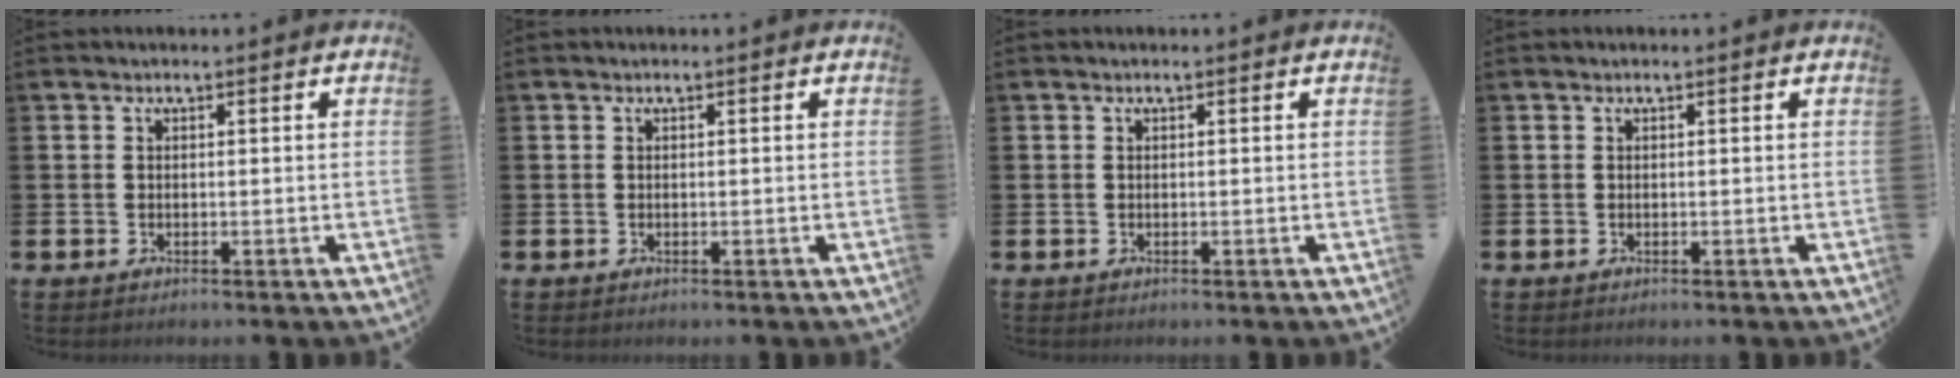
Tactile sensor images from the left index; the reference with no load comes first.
{"total": 0.0}
{"total": 0.0}
{"total": 0.0}